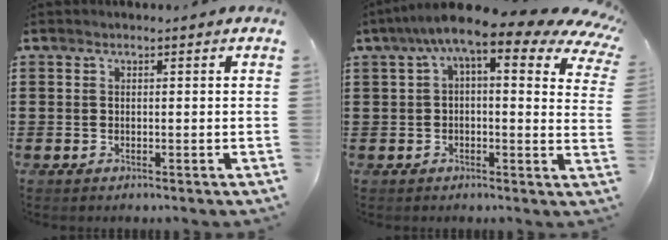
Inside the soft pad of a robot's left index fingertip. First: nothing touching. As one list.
[{"total": 9.2, "force": [5.5, 1.7, 7.2], "torque": [-0.140, -0.029, 0.087]}]